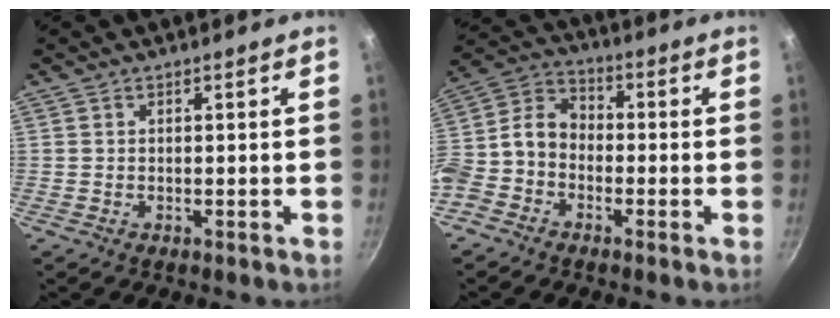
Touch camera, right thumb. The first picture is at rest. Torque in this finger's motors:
{"motor_torque": [1.09, 2.11, 1.17, -0.99, 0.10]}